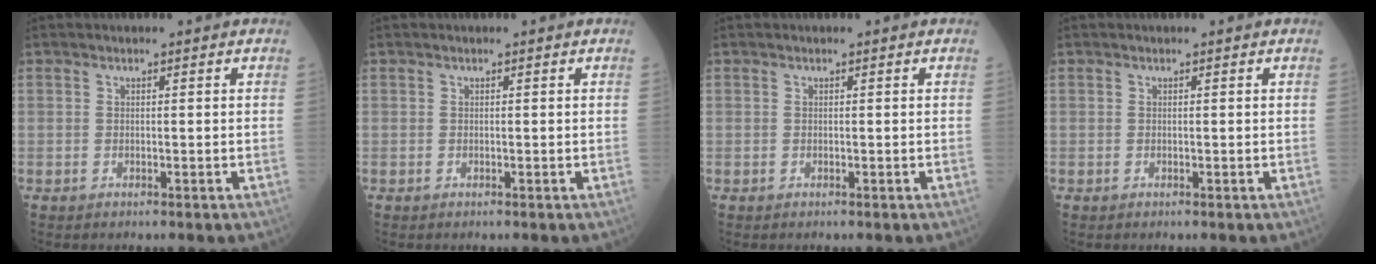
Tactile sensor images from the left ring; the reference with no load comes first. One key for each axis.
{"total": 0.0}
{"total": 0.0}
{"total": 0.0}